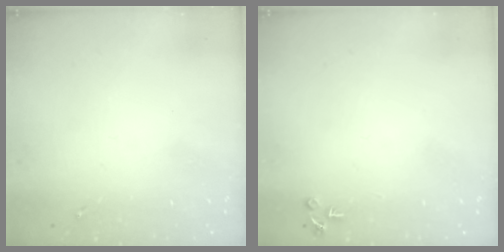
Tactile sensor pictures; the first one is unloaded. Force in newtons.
{"total": 4.3, "press": 4.3, "slide": 0.5}